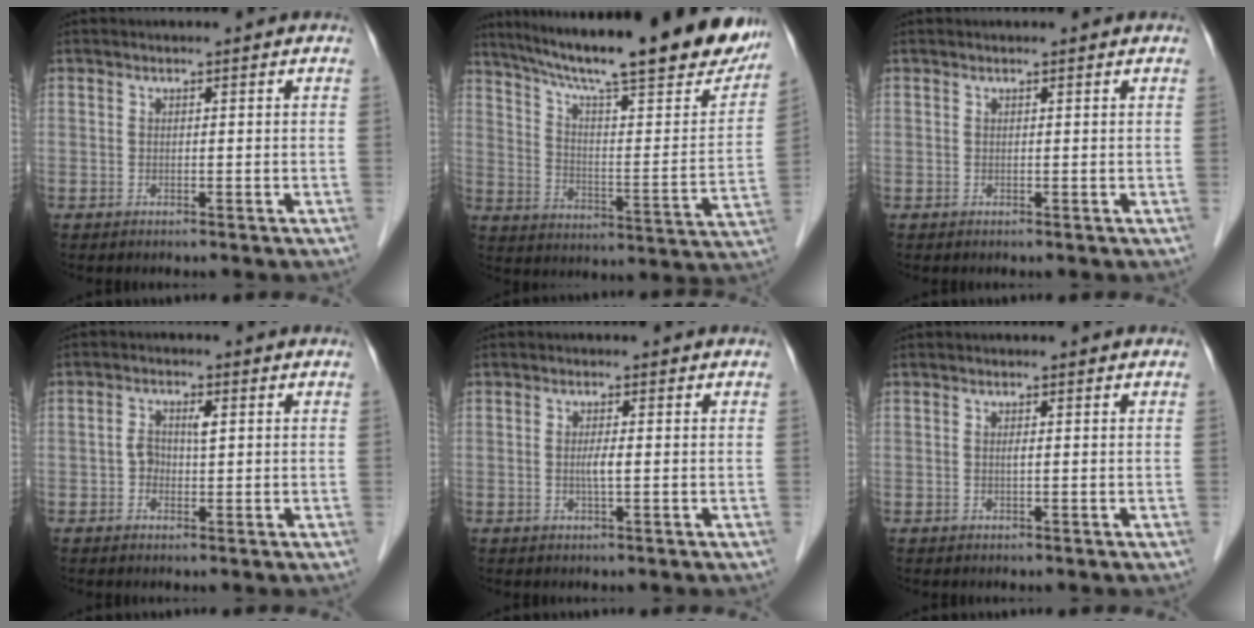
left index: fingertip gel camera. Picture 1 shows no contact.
{"total": 29.9, "force": [24.5, 4.0, 16.8], "torque": [-0.266, -0.034, 0.331]}
{"total": 0.6, "force": [0.6, 0.0, 0.1], "torque": [-0.008, 0.003, 0.008]}
{"total": 2.9, "force": [0.3, 1.5, 2.5], "torque": [-0.049, 0.014, 0.006]}
{"total": 1.9, "force": [-0.2, 0.0, 1.9], "torque": [-0.037, -0.001, -0.003]}
{"total": 0.6, "force": [0.0, 0.0, 0.5], "torque": [-0.012, 0.000, 0.000]}